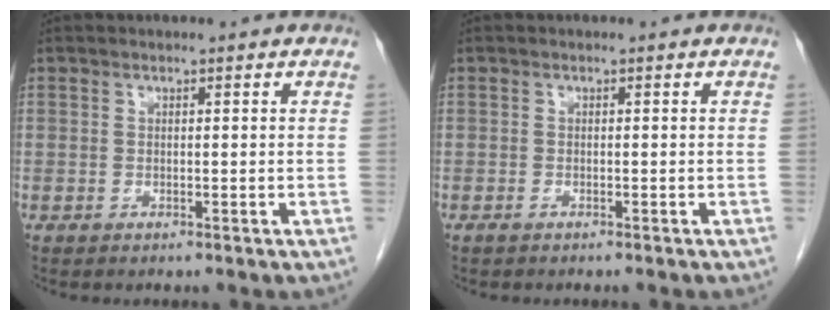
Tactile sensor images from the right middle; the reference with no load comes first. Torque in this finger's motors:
{"motor_torque": [-0.39, 0.16, -0.06, -0.01]}